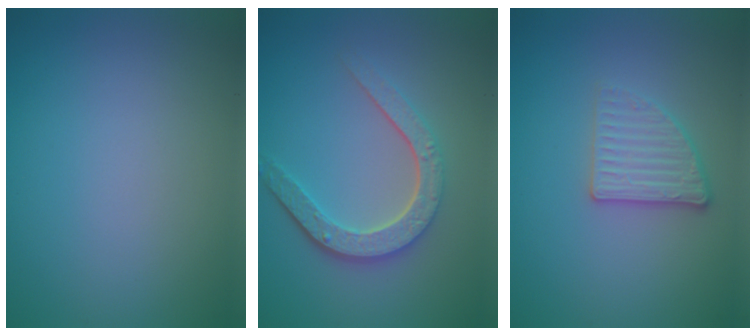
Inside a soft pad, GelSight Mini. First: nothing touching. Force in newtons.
{"total": 4.6, "press": 3.6, "slide": 3.0}
{"total": 2.7, "press": 2.5, "slide": 1.0}